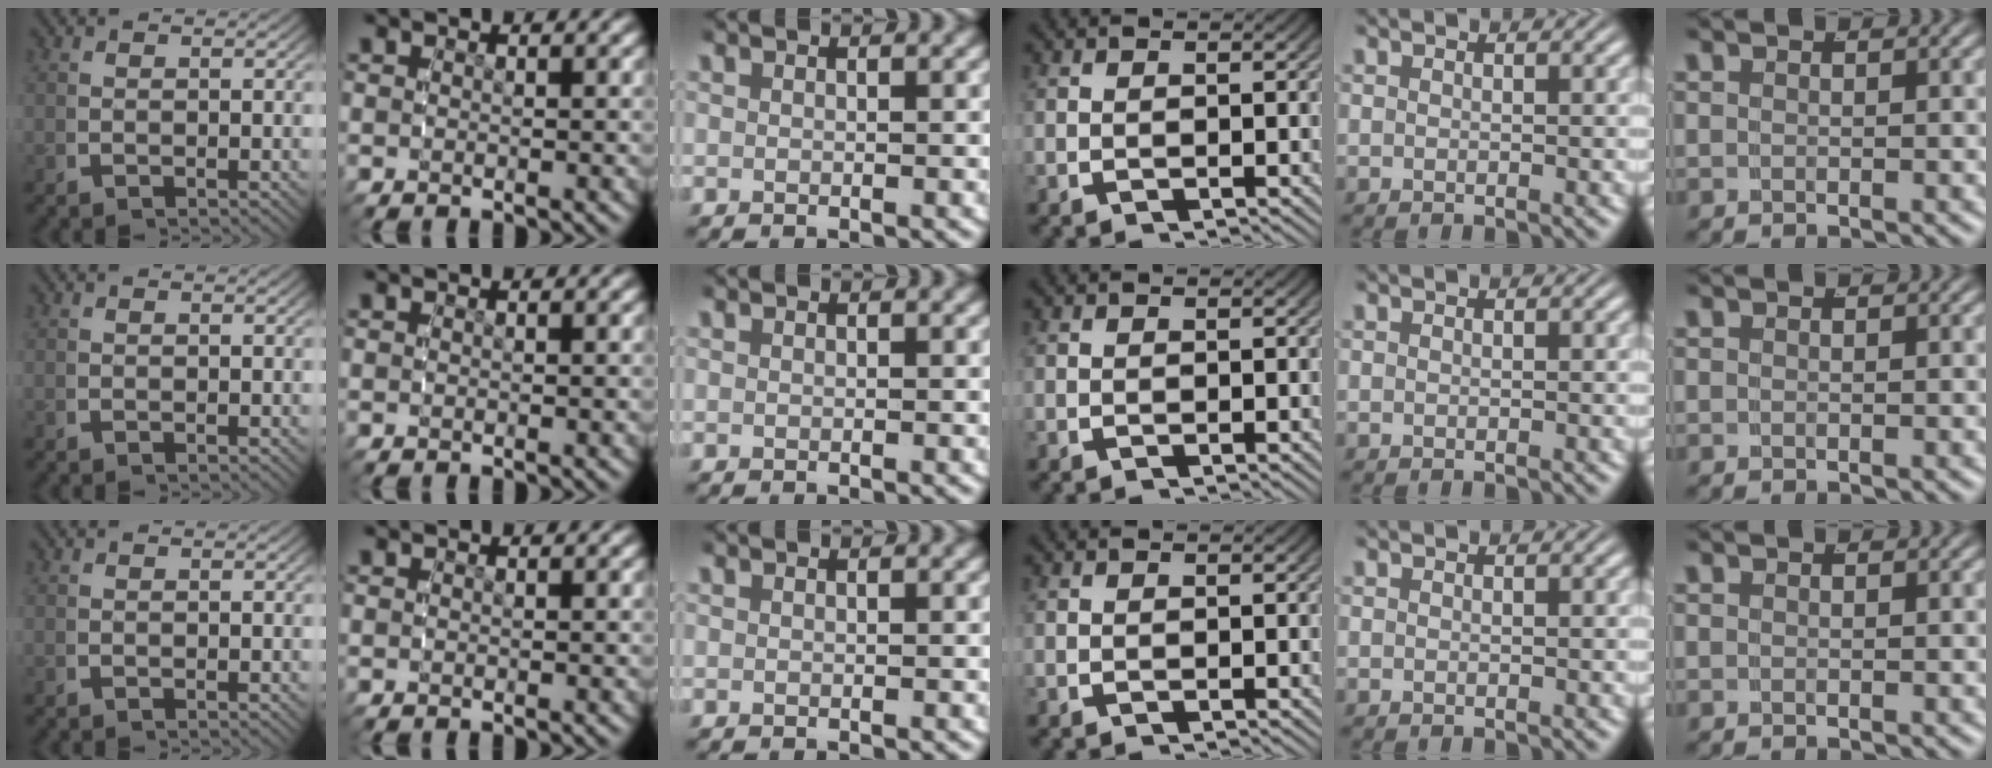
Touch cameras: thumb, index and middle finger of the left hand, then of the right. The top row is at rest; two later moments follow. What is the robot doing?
{"motion": "reach", "object": "jewelry box"}